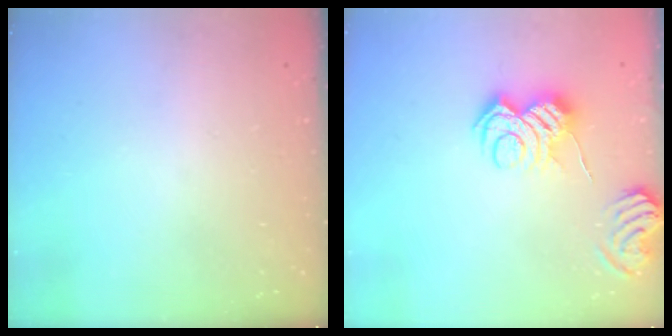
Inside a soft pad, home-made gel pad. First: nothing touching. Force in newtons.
{"total": 10.1, "press": 10.1, "slide": 0.8}